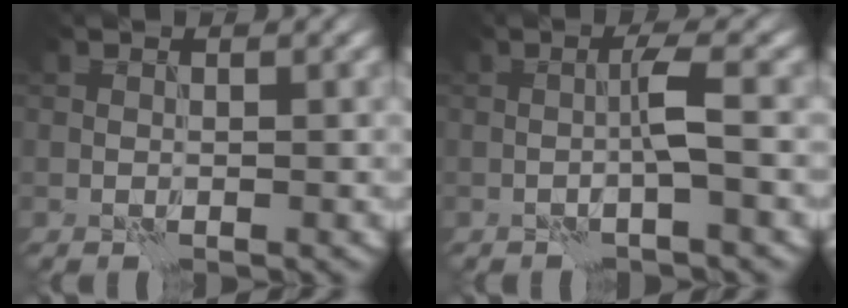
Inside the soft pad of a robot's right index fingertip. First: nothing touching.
{"total": 2.1, "force": [-0.6, -0.1, 2.0], "torque": [-0.040, 0.009, -0.016]}